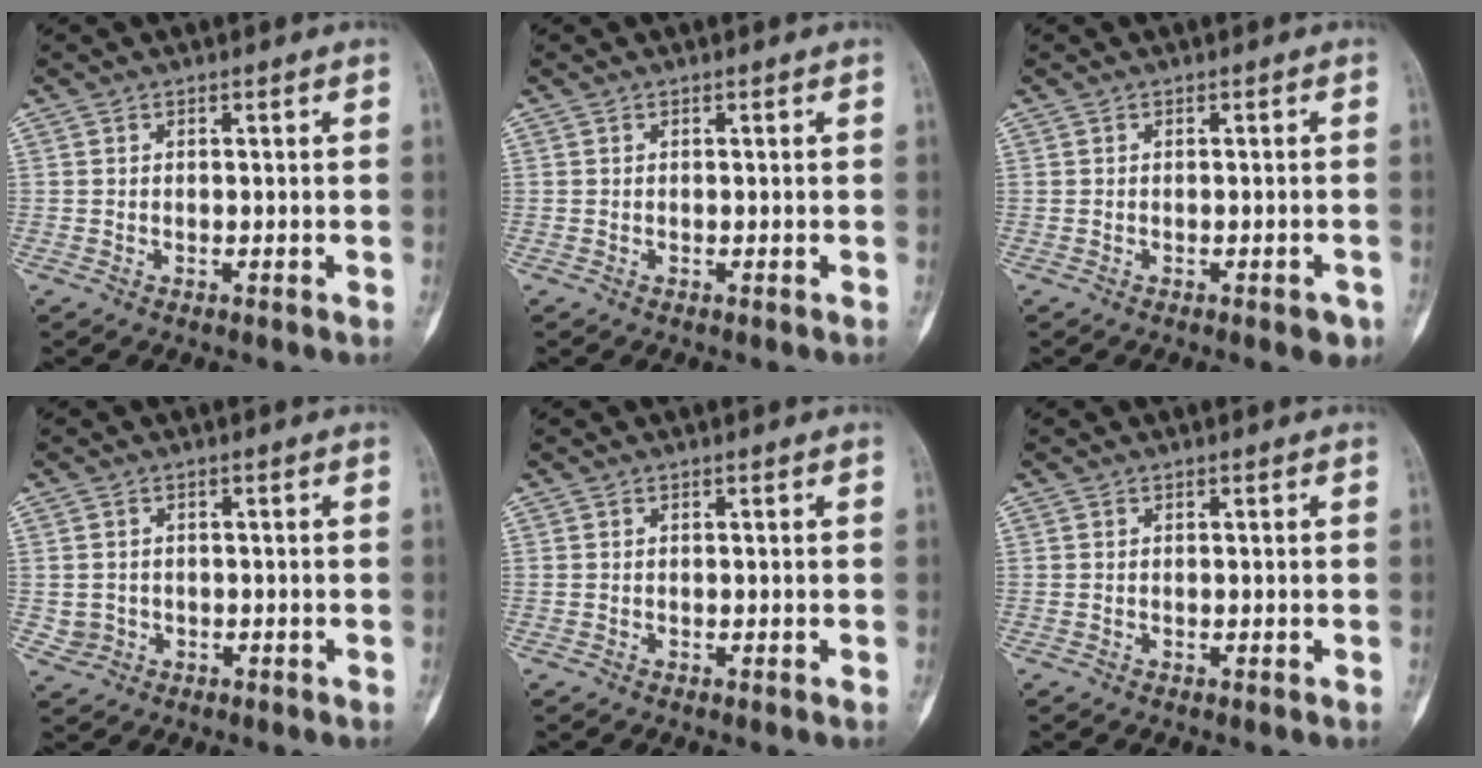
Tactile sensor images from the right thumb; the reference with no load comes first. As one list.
[{"total": 0.0}, {"total": 2.4, "force": [-1.3, 0.9, 1.8], "torque": [-0.017, 0.005, -0.014]}, {"total": 2.4, "force": [-0.4, 2.3, 0.4], "torque": [0.004, 0.006, -0.003]}, {"total": 0.0}, {"total": 0.0}]